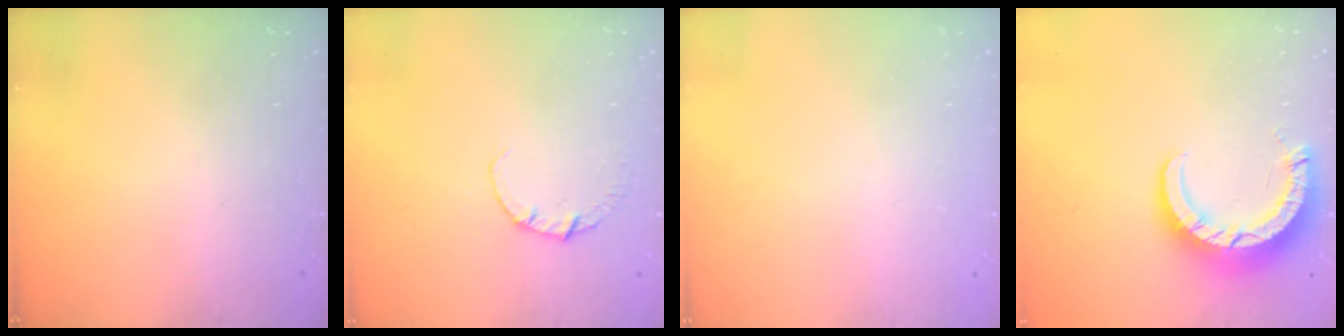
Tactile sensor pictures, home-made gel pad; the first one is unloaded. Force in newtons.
{"total": 1.9, "press": 1.9, "slide": 0.3}
{"total": 2.4, "press": 2.4, "slide": 0.2}
{"total": 8.5, "press": 8.4, "slide": 0.8}